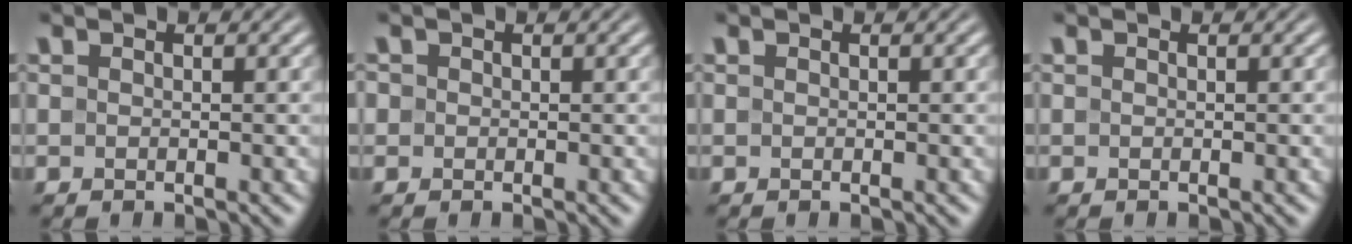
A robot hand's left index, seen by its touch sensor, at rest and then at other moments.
{"total": 0.0}
{"total": 0.0}
{"total": 0.0}